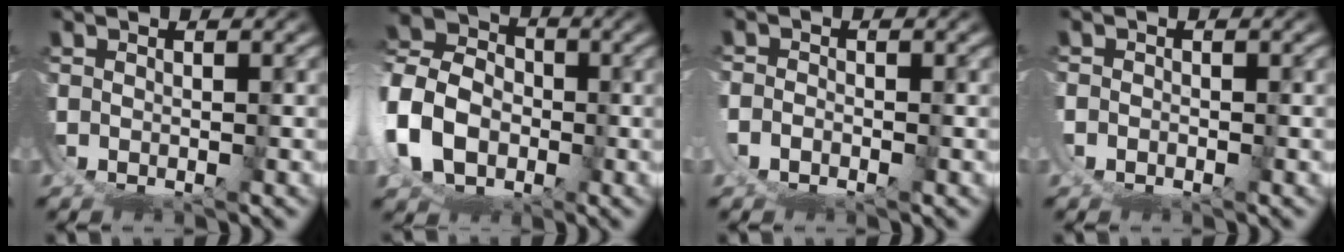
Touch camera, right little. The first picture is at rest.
{"total": 8.1, "force": [1.8, 7.0, 3.6], "torque": [-0.099, -0.009, 0.025]}
{"total": 2.5, "force": [-1.6, 1.9, 0.0], "torque": [-0.009, -0.015, -0.025]}
{"total": 1.1, "force": [-0.6, 0.8, -0.3], "torque": [0.003, -0.008, -0.010]}